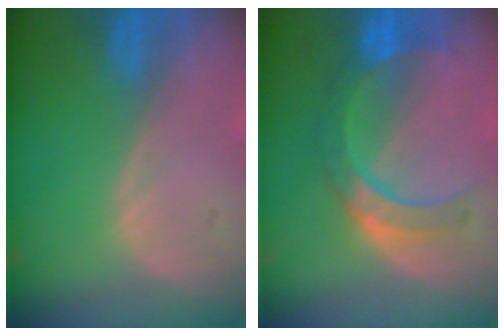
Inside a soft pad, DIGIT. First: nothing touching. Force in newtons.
{"total": 7.2, "press": 7.1, "slide": 1.1}